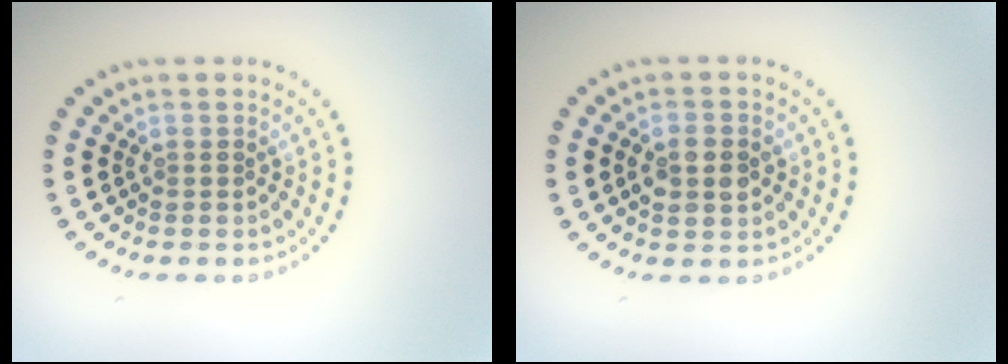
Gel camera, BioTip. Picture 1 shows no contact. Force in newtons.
{"total": 2.9, "press": 2.9, "slide": 0.1}